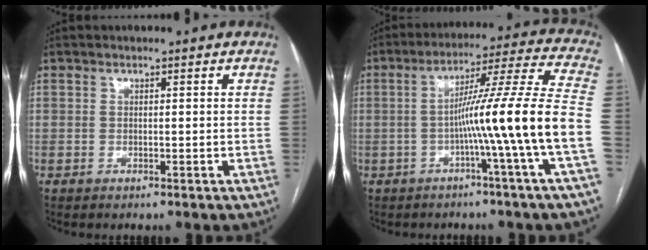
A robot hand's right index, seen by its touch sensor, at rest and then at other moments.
{"total": 14.9, "force": [-3.8, -3.0, 14.1], "torque": [-0.210, 0.007, -0.070]}